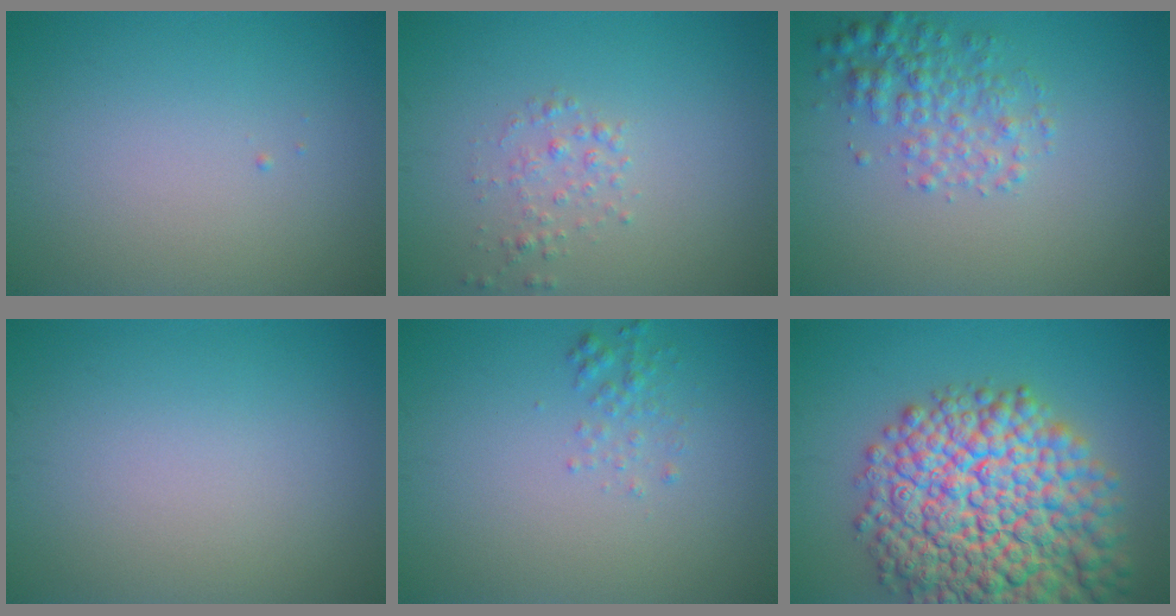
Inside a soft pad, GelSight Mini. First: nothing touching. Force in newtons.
{"total": 1.4, "press": 1.4, "slide": 0.0}
{"total": 3.3, "press": 3.3, "slide": 0.1}
{"total": 0.0}
{"total": 1.3, "press": 1.3, "slide": 0.1}
{"total": 15.8, "press": 15.8, "slide": 0.7}